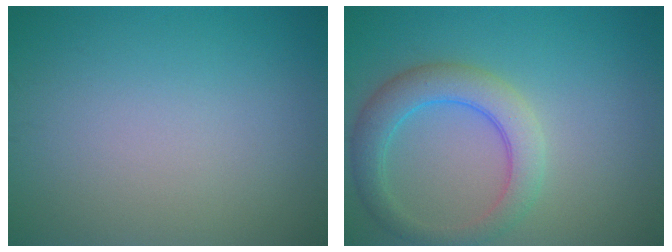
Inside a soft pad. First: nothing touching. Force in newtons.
{"total": 4.5, "press": 4.5, "slide": 0.3}